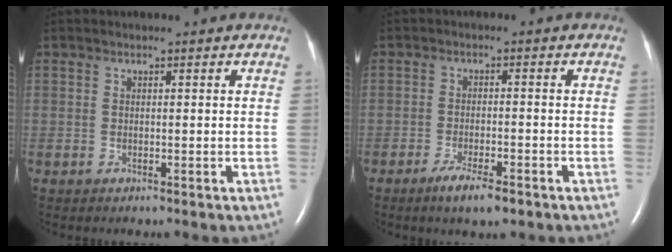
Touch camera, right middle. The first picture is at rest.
{"total": 4.7, "force": [-3.1, 0.9, 3.4], "torque": [-0.065, -0.006, -0.050]}